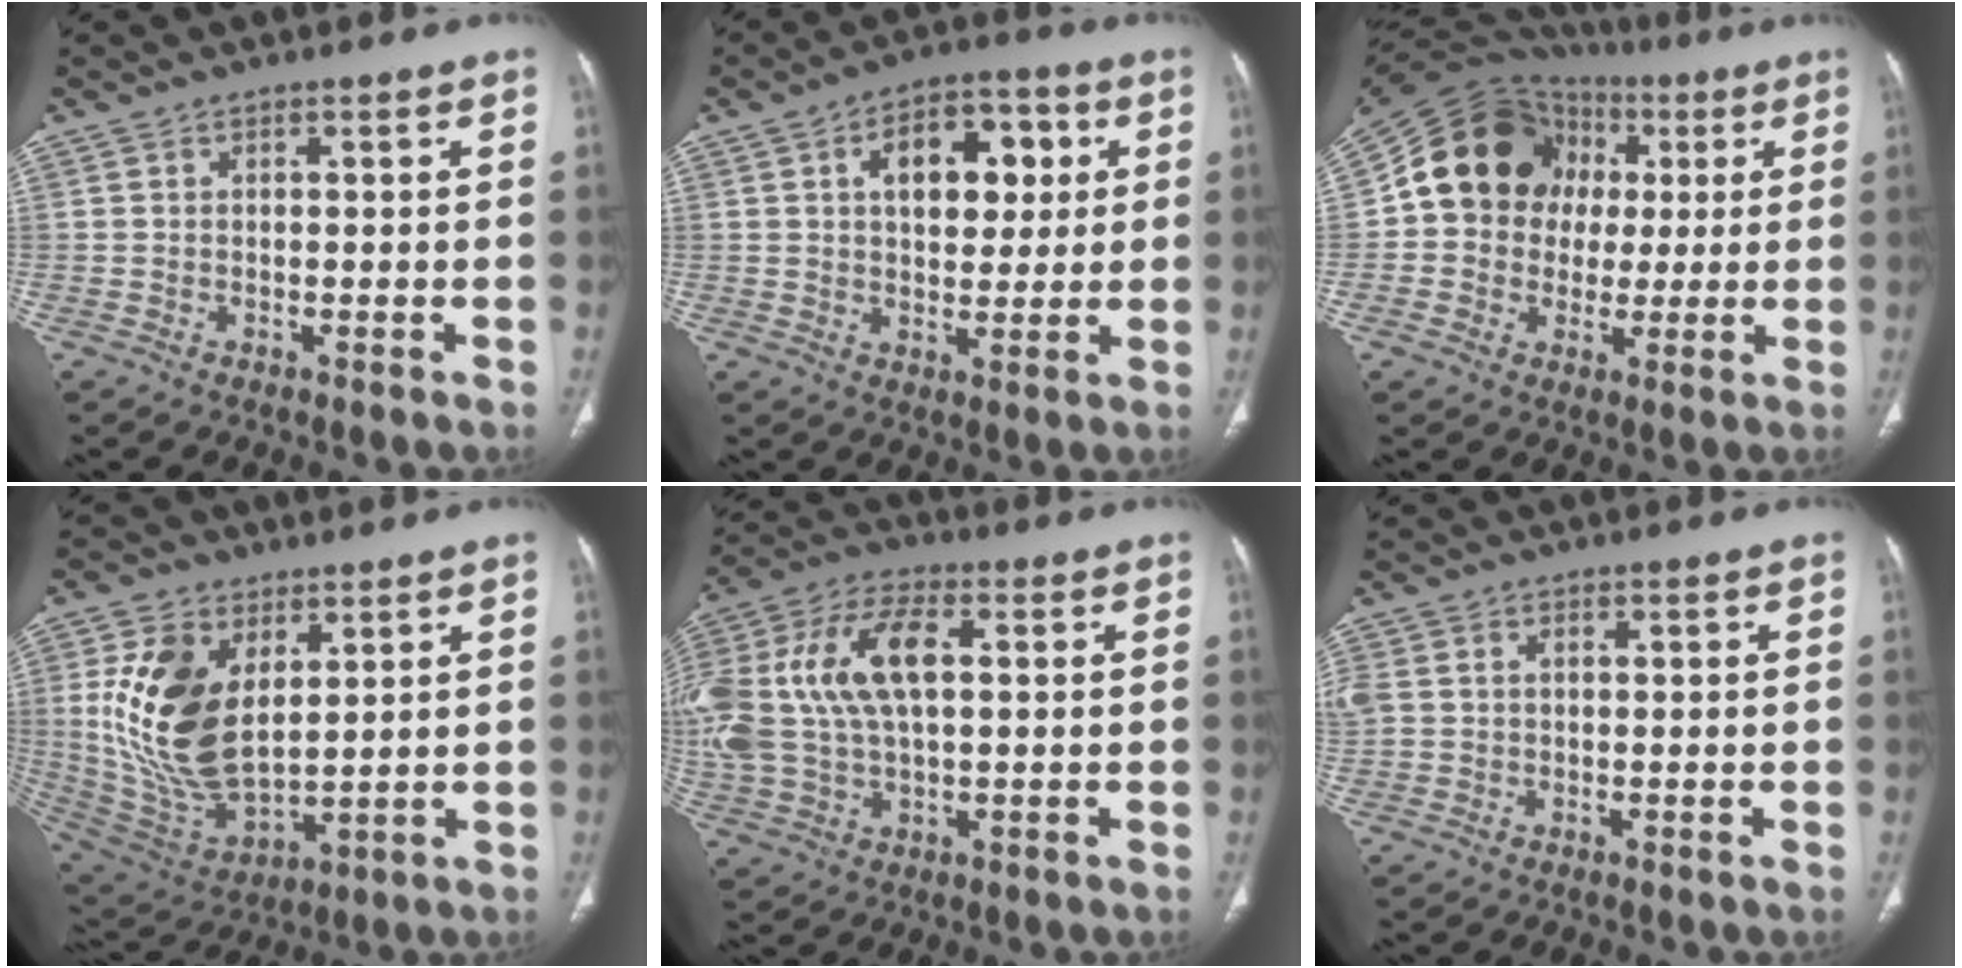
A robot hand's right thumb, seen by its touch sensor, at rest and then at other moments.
{"total": 12.4, "force": [3.2, 7.5, 9.3], "torque": [-0.098, 0.009, 0.046]}
{"total": 17.4, "force": [2.7, 15.2, 8.0], "torque": [-0.096, 0.032, 0.047]}
{"total": 18.2, "force": [4.5, 10.4, 14.2], "torque": [-0.267, -0.026, 0.103]}
{"total": 23.1, "force": [3.4, 12.7, 18.9], "torque": [-0.446, 0.027, 0.063]}
{"total": 4.8, "force": [0.4, 3.8, 2.9], "torque": [-0.091, 0.019, 0.015]}